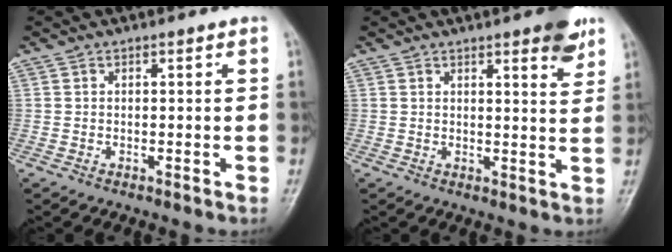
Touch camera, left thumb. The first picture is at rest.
{"total": 6.3, "force": [3.9, 1.5, 4.7], "torque": [-0.049, -0.019, 0.046]}